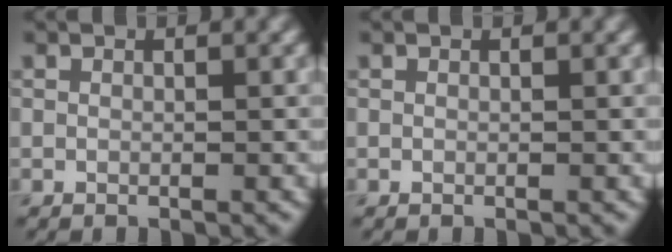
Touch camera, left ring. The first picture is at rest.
{"total": 0.0}